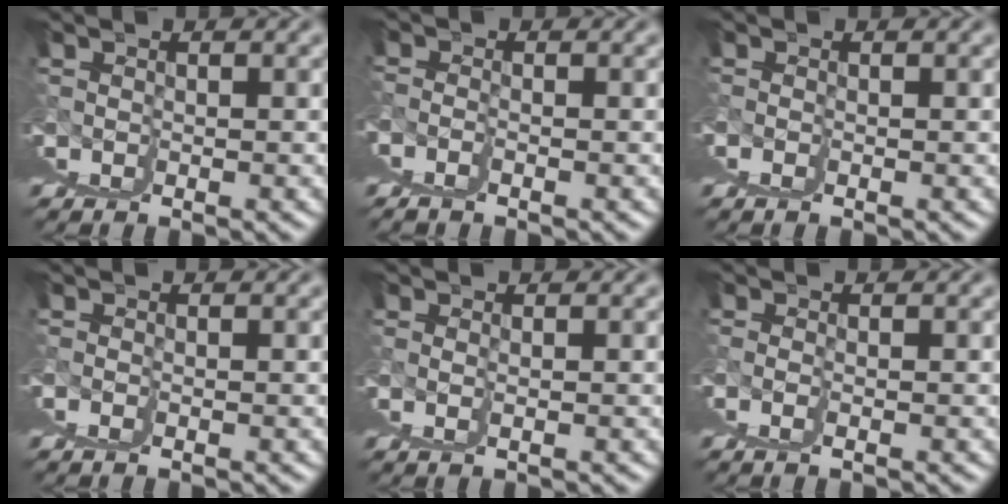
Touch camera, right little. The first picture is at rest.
{"total": 0.9, "force": [0.5, -0.4, 0.6], "torque": [-0.007, 0.010, 0.009]}
{"total": 0.0}
{"total": 0.0}
{"total": 0.0}
{"total": 0.8, "force": [0.3, 0.5, 0.6], "torque": [-0.010, 0.010, 0.003]}